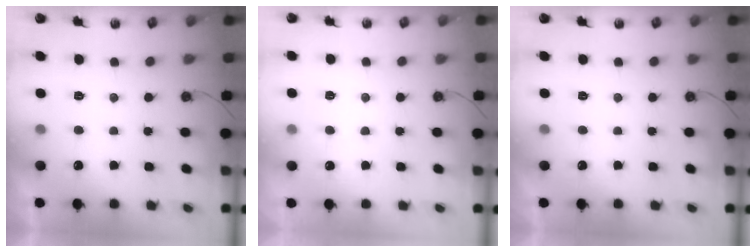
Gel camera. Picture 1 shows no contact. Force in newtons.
{"total": 3.9, "press": 3.8, "slide": 0.5}
{"total": 0.0}